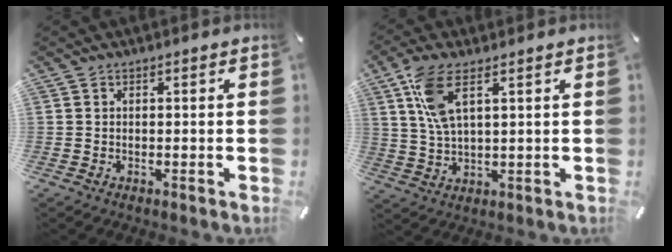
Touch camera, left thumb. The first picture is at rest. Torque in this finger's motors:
{"motor_torque": [0.36, 0.39, 0.04, -0.10, 0.06]}